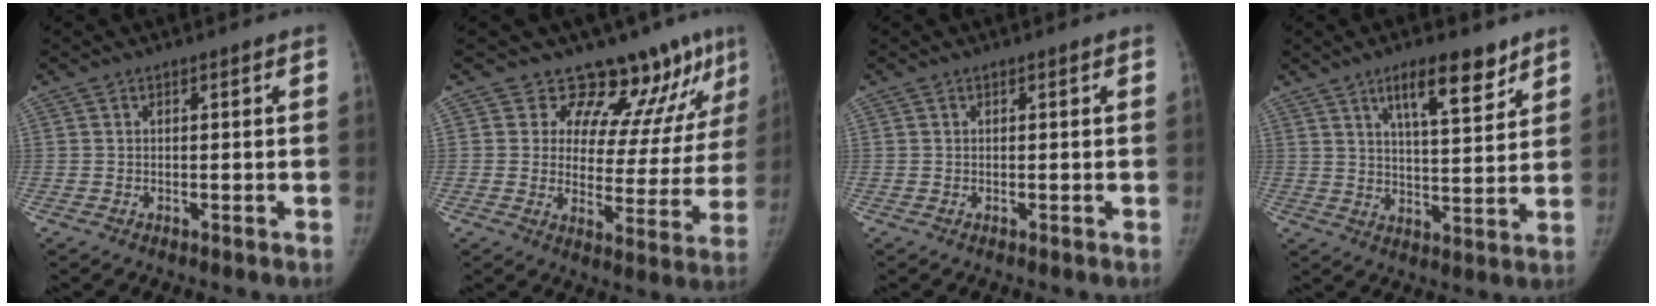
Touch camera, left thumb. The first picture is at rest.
{"total": 13.2, "force": [10.8, 5.5, 5.4], "torque": [-0.026, -0.082, 0.138]}
{"total": 0.0}
{"total": 10.5, "force": [6.6, 3.1, 7.5], "torque": [-0.100, -0.038, 0.109]}